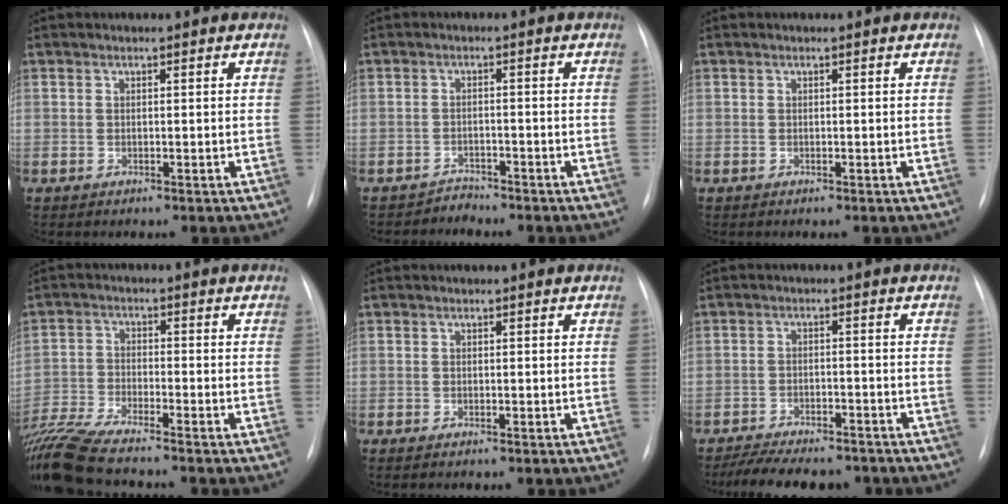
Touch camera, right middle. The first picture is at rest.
{"total": 1.9, "force": [-1.6, 0.2, -1.0], "torque": [0.029, -0.007, -0.026]}
{"total": 0.0}
{"total": 10.6, "force": [-9.5, -0.5, 4.5], "torque": [-0.088, -0.018, -0.170]}
{"total": 0.8, "force": [-0.6, 0.1, 0.5], "torque": [-0.003, -0.001, -0.003]}
{"total": 12.7, "force": [-11.1, 3.8, 5.1], "torque": [-0.087, 0.005, -0.152]}